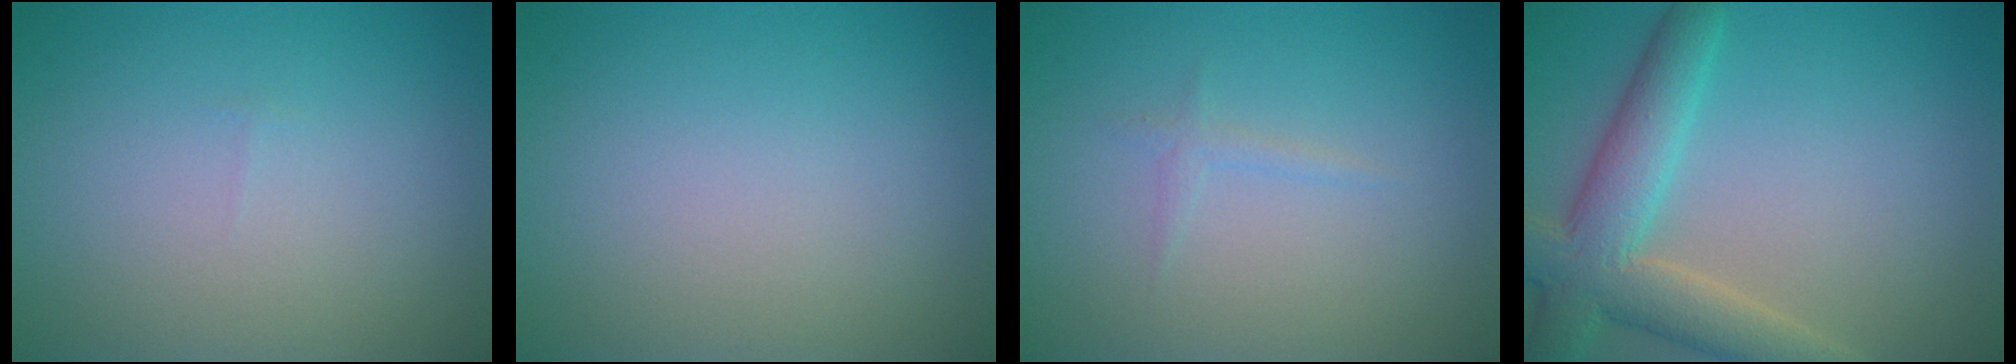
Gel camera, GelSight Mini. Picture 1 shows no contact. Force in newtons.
{"total": 0.0}
{"total": 0.8, "press": 0.8, "slide": 0.1}
{"total": 6.3, "press": 6.3, "slide": 0.5}